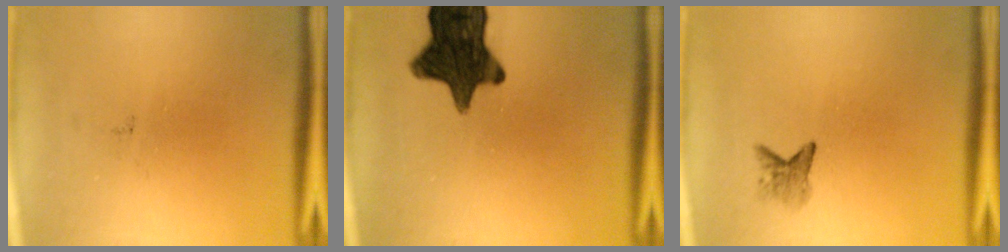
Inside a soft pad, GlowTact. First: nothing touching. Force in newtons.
{"total": 13.8}
{"total": 1.8}